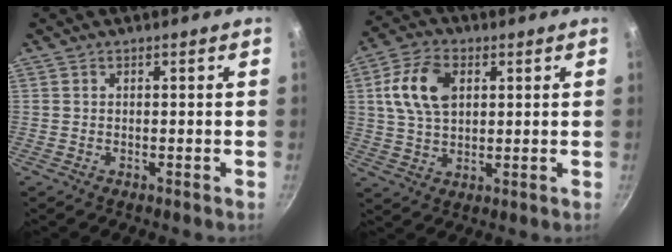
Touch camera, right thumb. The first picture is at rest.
{"total": 11.0, "force": [2.8, 7.1, 7.9], "torque": [-0.138, 0.007, 0.047]}